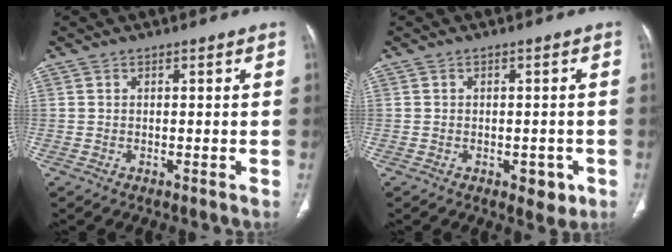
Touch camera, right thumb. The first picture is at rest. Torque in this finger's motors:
{"motor_torque": [0.36, 0.61, -0.28, 0.13, 0.02]}